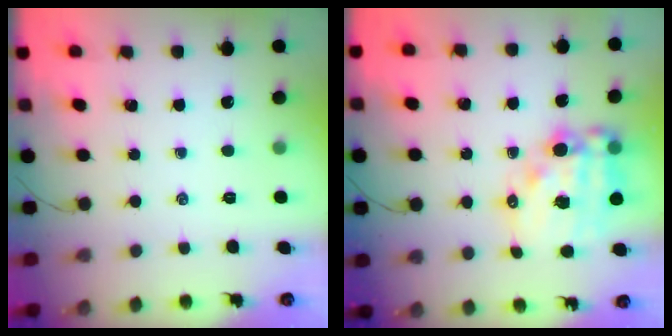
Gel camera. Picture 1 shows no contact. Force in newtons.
{"total": 15.7, "press": 15.3, "slide": 3.6}